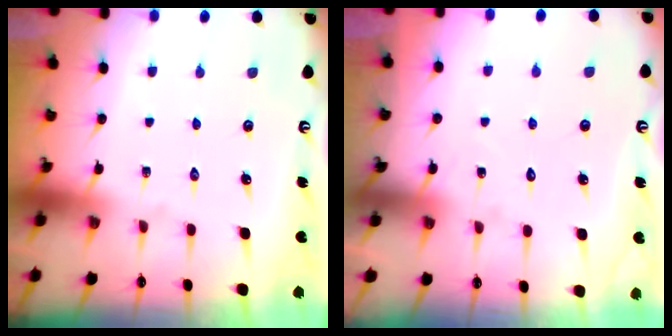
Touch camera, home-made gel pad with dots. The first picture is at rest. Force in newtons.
{"total": 7.5, "press": 7.5, "slide": 0.5}